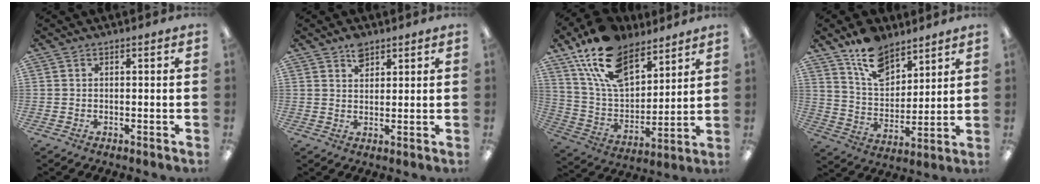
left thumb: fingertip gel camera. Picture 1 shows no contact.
{"total": 4.1, "force": [2.9, 2.3, 1.8], "torque": [-0.024, -0.007, 0.052]}
{"total": 18.9, "force": [13.1, 9.6, 9.6], "torque": [-0.193, -0.061, 0.243]}
{"total": 12.9, "force": [9.6, 6.7, 5.4], "torque": [-0.097, -0.052, 0.180]}